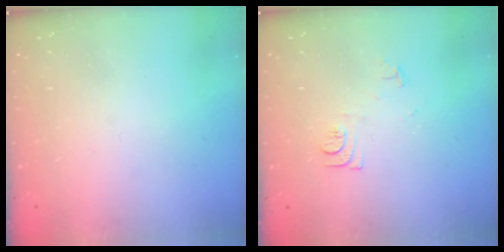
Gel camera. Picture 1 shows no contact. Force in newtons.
{"total": 6.4, "press": 6.4, "slide": 0.7}